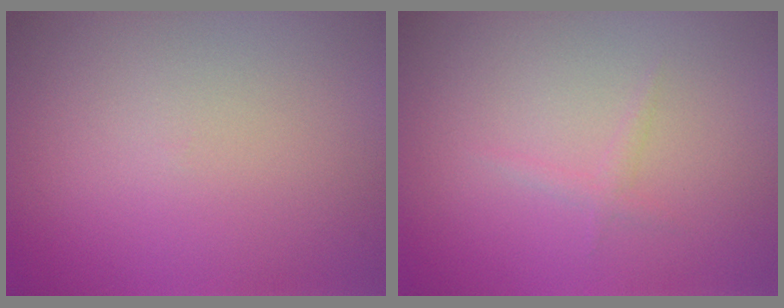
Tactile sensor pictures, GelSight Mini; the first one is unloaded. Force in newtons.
{"total": 0.8, "press": 0.8, "slide": 0.0}